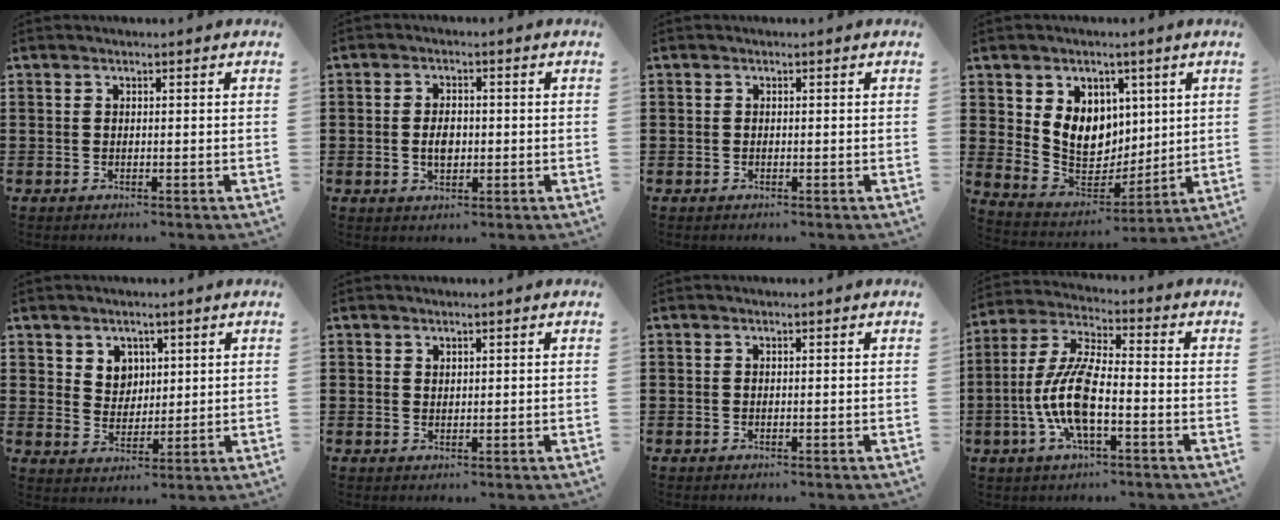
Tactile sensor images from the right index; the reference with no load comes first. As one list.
[{"total": 3.4, "force": [-0.3, 2.0, 2.7], "torque": [-0.044, 0.001, -0.008]}, {"total": 0.5, "force": [-0.1, 0.5, 0.0], "torque": [-0.002, 0.005, -0.004]}, {"total": 8.9, "force": [2.8, 7.6, 3.8], "torque": [-0.081, -0.005, 0.059]}, {"total": 4.3, "force": [2.5, 3.4, 0.7], "torque": [-0.023, 0.005, 0.044]}, {"total": 1.0, "force": [0.9, 0.5, 0.1], "torque": [-0.003, 0.001, 0.018]}, {"total": 0.0}, {"total": 9.6, "force": [-2.8, 2.9, 8.7], "torque": [-0.209, -0.015, -0.061]}]